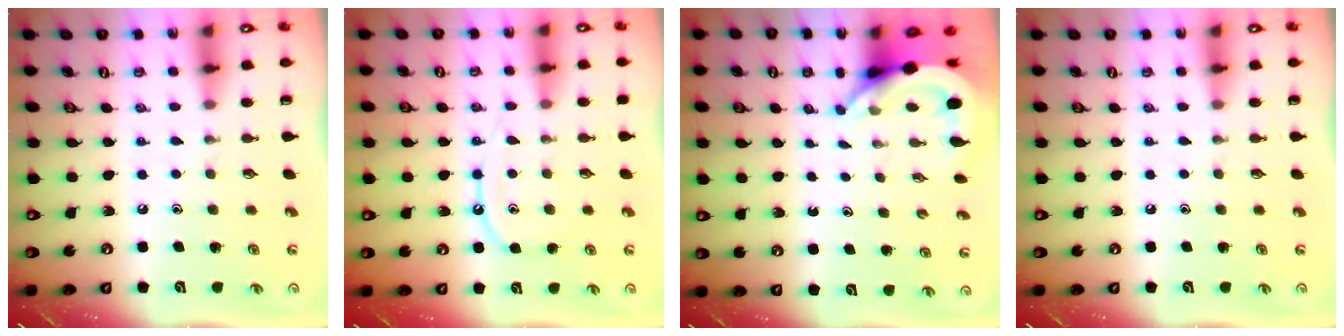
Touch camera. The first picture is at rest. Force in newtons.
{"total": 8.5, "press": 8.5, "slide": 0.9}
{"total": 5.6, "press": 5.6, "slide": 0.3}
{"total": 0.0}